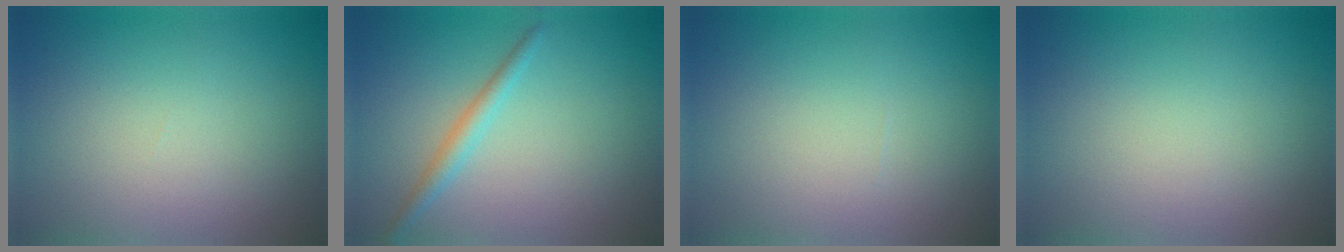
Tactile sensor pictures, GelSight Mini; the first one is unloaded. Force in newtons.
{"total": 1.8, "press": 1.8, "slide": 0.1}
{"total": 0.0}
{"total": 0.0}